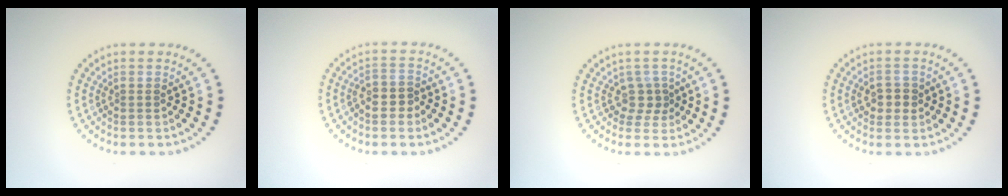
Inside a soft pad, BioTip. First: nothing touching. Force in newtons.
{"total": 2.1, "press": 2.0, "slide": 0.9}
{"total": 1.8, "press": 1.2, "slide": 1.4}
{"total": 1.9, "press": 1.9, "slide": 0.2}